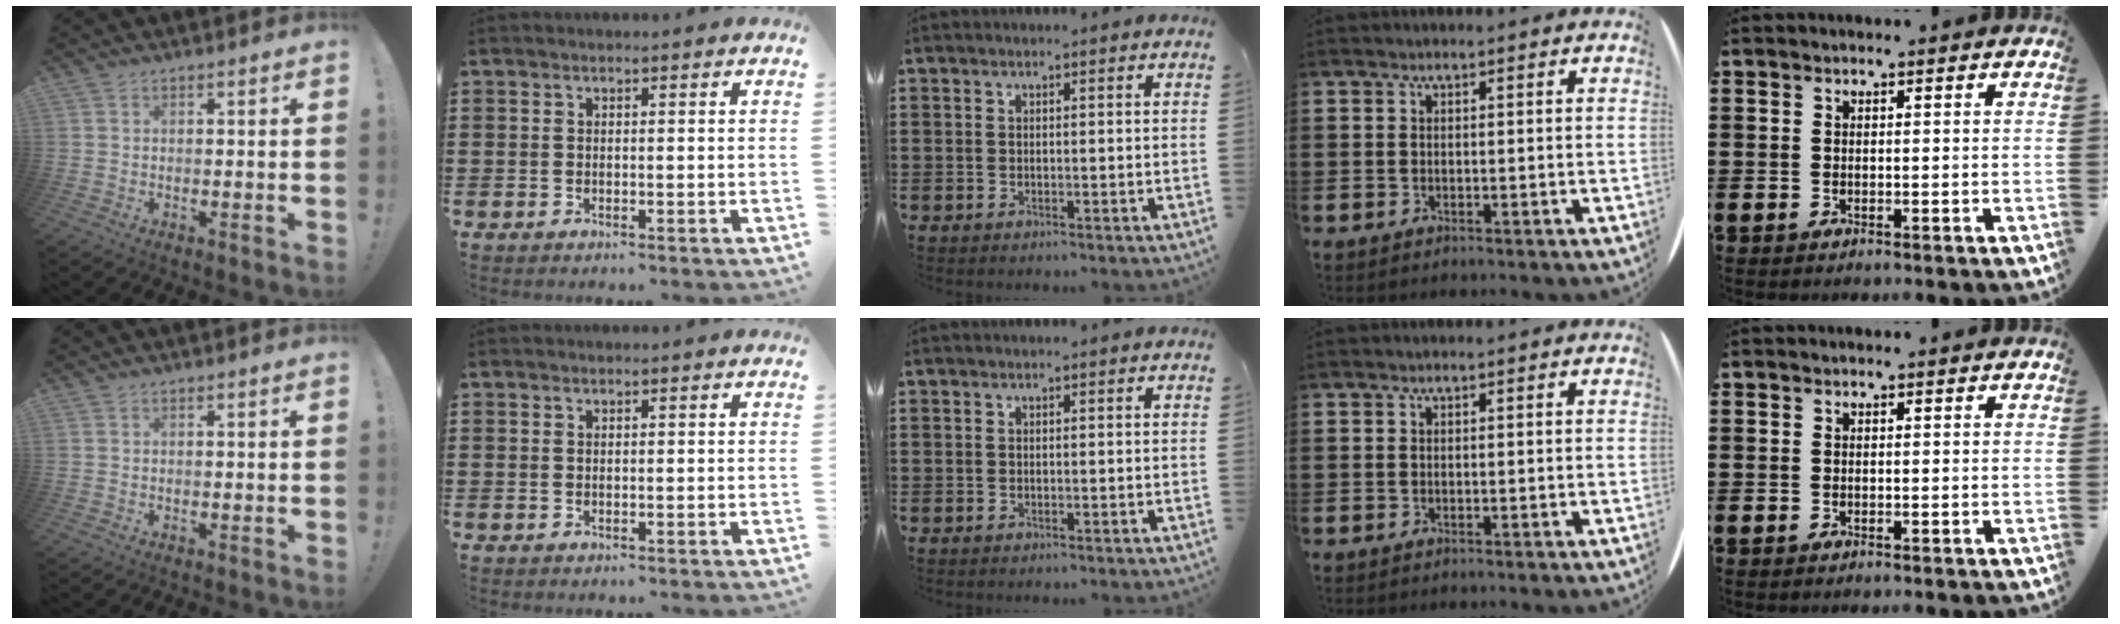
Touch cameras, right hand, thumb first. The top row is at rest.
{}